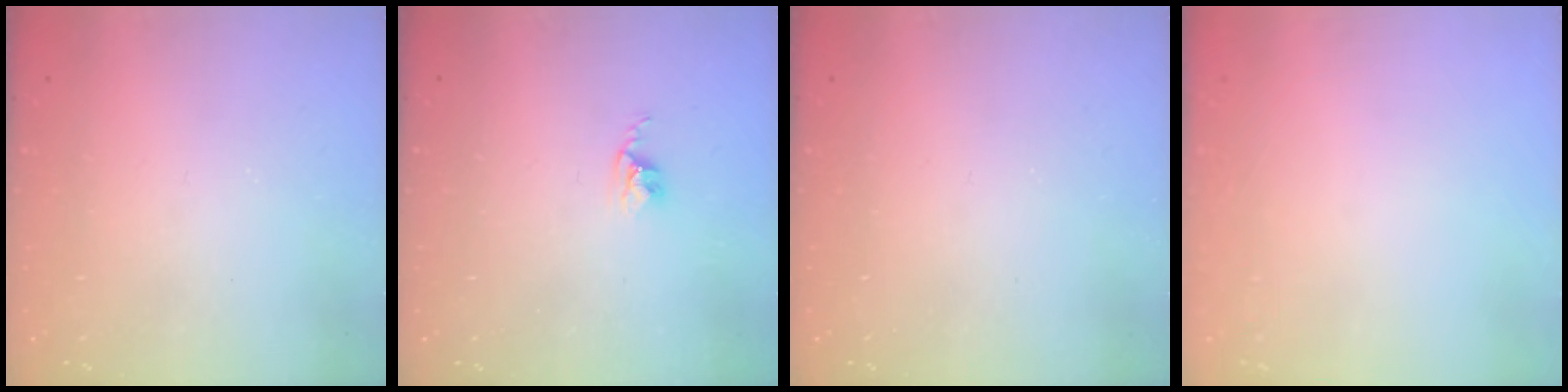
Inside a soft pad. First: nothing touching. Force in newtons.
{"total": 2.6, "press": 2.6, "slide": 0.4}
{"total": 0.0}
{"total": 0.0}